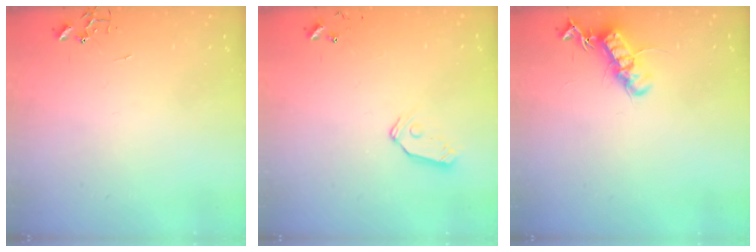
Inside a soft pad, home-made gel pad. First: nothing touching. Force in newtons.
{"total": 7.2, "press": 7.2, "slide": 0.3}
{"total": 13.8, "press": 13.7, "slide": 1.3}